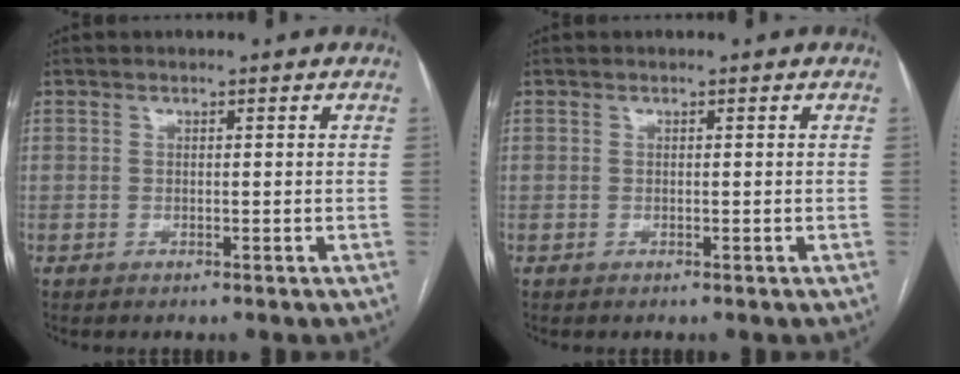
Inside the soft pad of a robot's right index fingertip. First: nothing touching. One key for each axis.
{"total": 0.0}